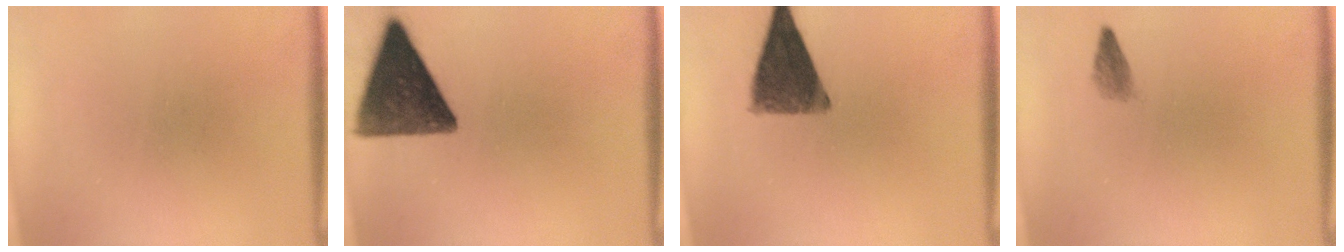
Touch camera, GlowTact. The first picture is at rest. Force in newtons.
{"total": 13.2}
{"total": 10.5}
{"total": 1.4}